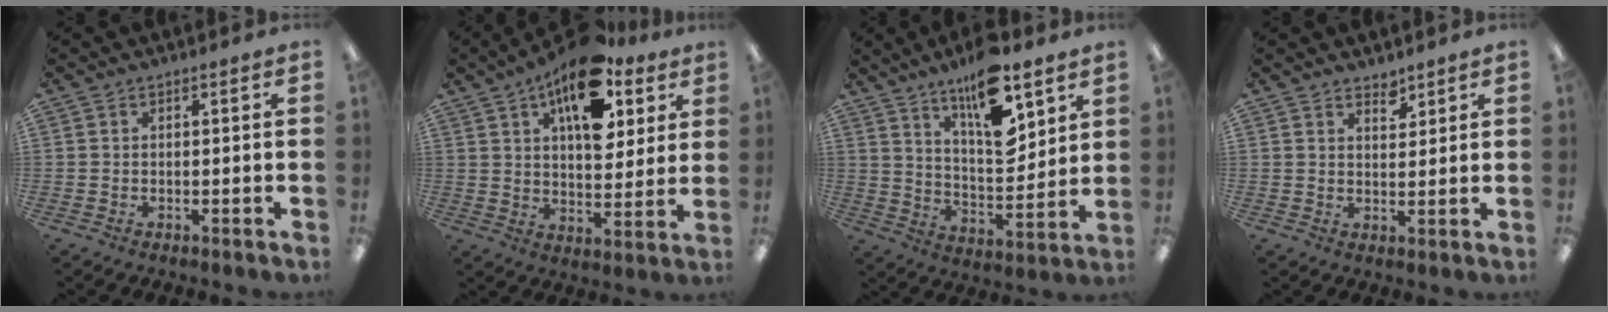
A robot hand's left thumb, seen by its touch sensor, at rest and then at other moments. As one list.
[{"total": 17.9, "force": [9.9, 9.0, 11.9], "torque": [-0.166, -0.043, 0.165]}, {"total": 16.3, "force": [11.0, 5.7, 10.6], "torque": [-0.171, -0.061, 0.185]}, {"total": 3.2, "force": [2.8, 1.3, 0.6], "torque": [0.009, -0.022, 0.048]}]